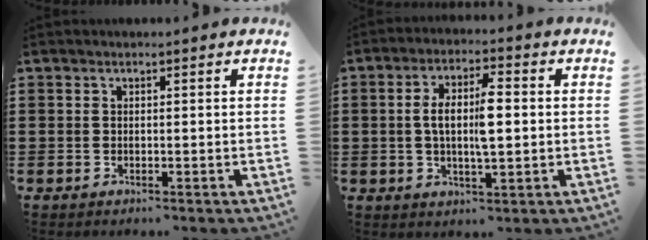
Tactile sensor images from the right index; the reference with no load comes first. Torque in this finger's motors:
{"motor_torque": [2.14, 0.00, 0.28, 0.05]}